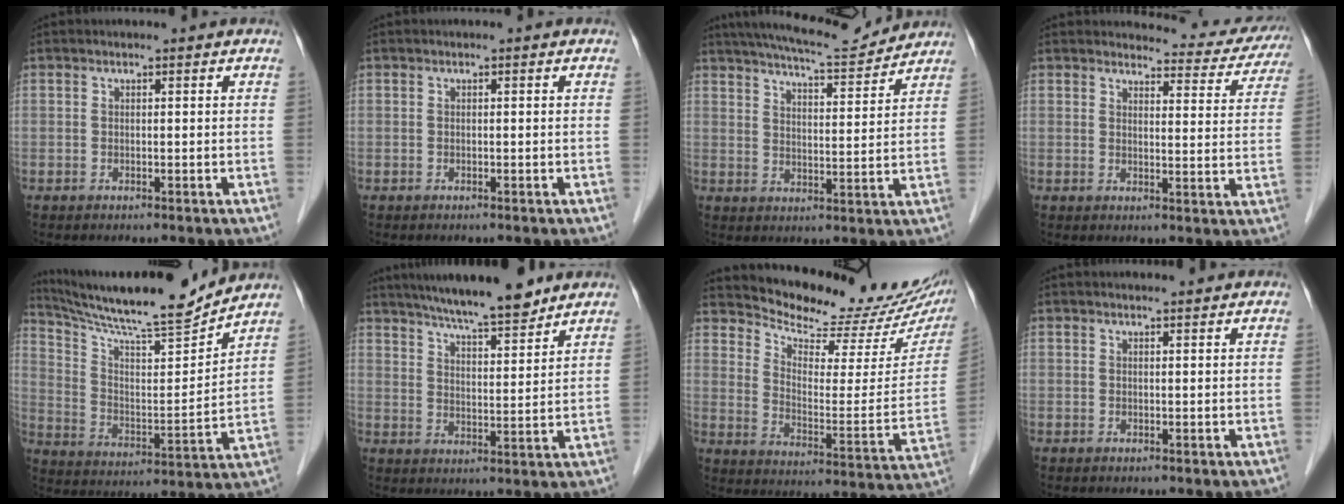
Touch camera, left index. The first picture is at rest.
{"total": 0.0}
{"total": 12.1, "force": [11.3, 1.1, 4.2], "torque": [-0.074, 0.006, 0.164]}
{"total": 10.7, "force": [10.5, 2.1, 0.5], "torque": [0.017, -0.035, 0.099]}
{"total": 17.3, "force": [16.1, 0.0, 6.3], "torque": [-0.120, -0.021, 0.265]}
{"total": 12.1, "force": [10.3, 1.2, 6.1], "torque": [-0.096, 0.009, 0.163]}
{"total": 18.1, "force": [17.0, 3.4, 5.3], "torque": [-0.082, -0.063, 0.222]}
{"total": 1.3, "force": [1.3, 0.1, 0.3], "torque": [-0.008, 0.004, 0.021]}